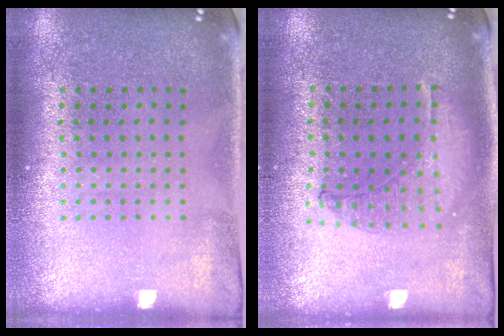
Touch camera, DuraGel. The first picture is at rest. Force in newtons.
{"total": 0.9, "press": 0.9, "slide": 0.2}